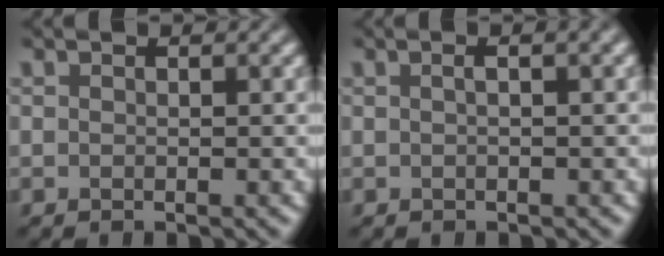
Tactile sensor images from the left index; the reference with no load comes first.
{"total": 1.6, "force": [0.5, 0.3, 1.5], "torque": [-0.026, 0.004, 0.009]}